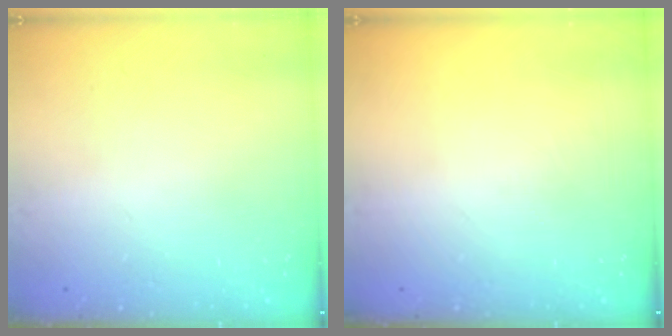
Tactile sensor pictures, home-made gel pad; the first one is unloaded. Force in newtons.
{"total": 0.0}